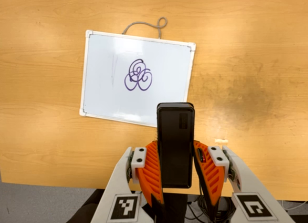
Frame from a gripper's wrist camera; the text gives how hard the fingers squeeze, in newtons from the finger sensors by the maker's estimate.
{"total": 4.1, "left": 2.7, "right": 5.5}